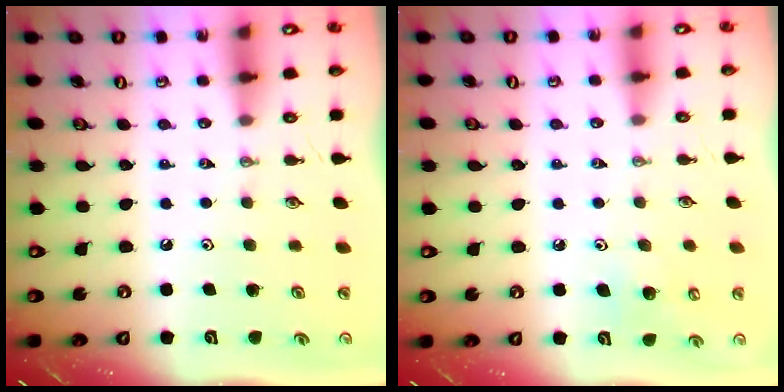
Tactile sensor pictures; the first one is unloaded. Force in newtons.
{"total": 8.2, "press": 8.0, "slide": 1.6}